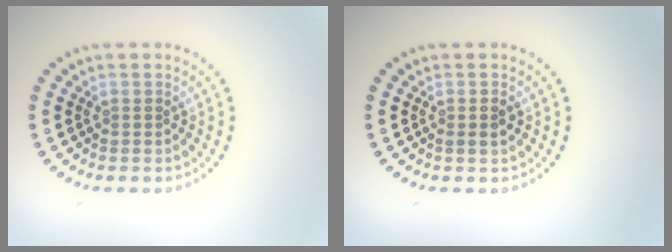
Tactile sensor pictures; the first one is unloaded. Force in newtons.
{"total": 1.1, "press": 1.1, "slide": 0.4}